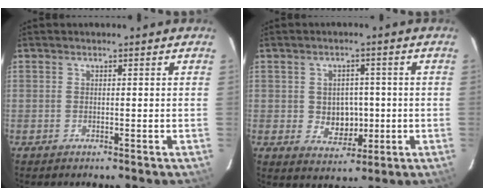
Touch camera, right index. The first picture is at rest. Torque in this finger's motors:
{"motor_torque": [0.06, -0.02, 0.12, 0.02]}